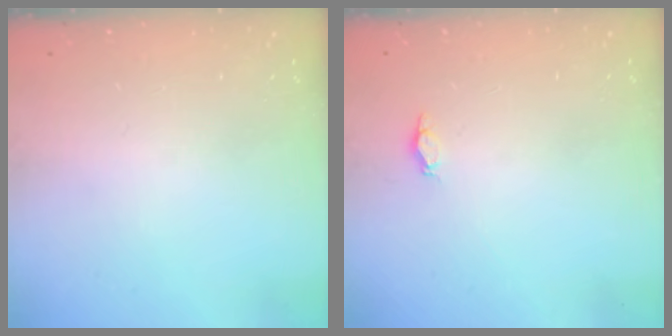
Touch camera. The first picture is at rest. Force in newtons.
{"total": 4.0, "press": 3.7, "slide": 1.6}